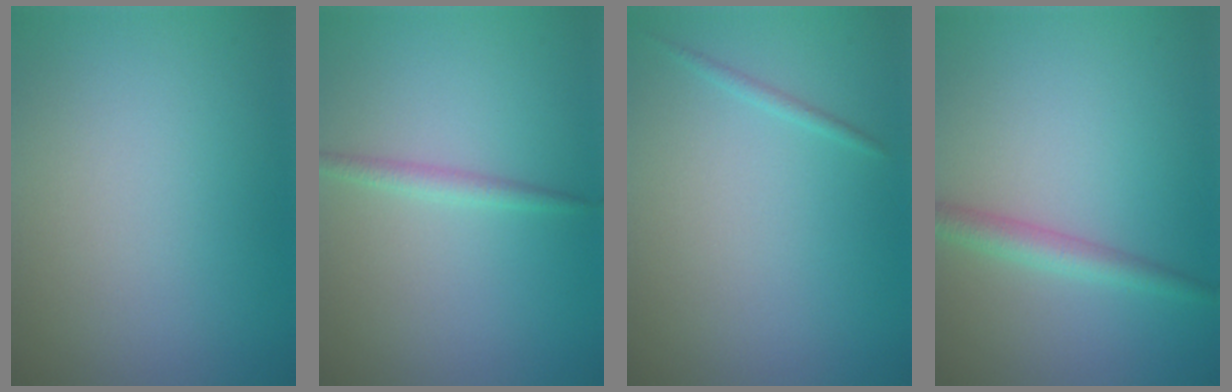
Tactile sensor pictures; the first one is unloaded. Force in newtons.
{"total": 1.3, "press": 1.3, "slide": 0.1}
{"total": 0.7, "press": 0.7, "slide": 0.0}
{"total": 2.4, "press": 2.4, "slide": 0.1}